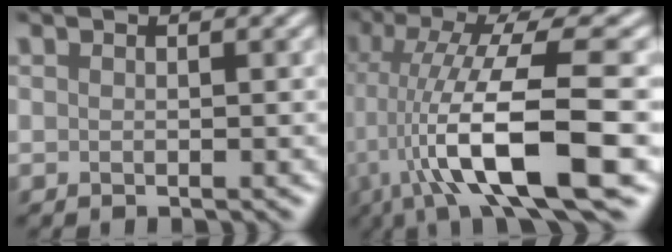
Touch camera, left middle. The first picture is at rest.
{"total": 11.9, "force": [-2.5, 2.5, 11.4], "torque": [-0.193, 0.010, -0.034]}